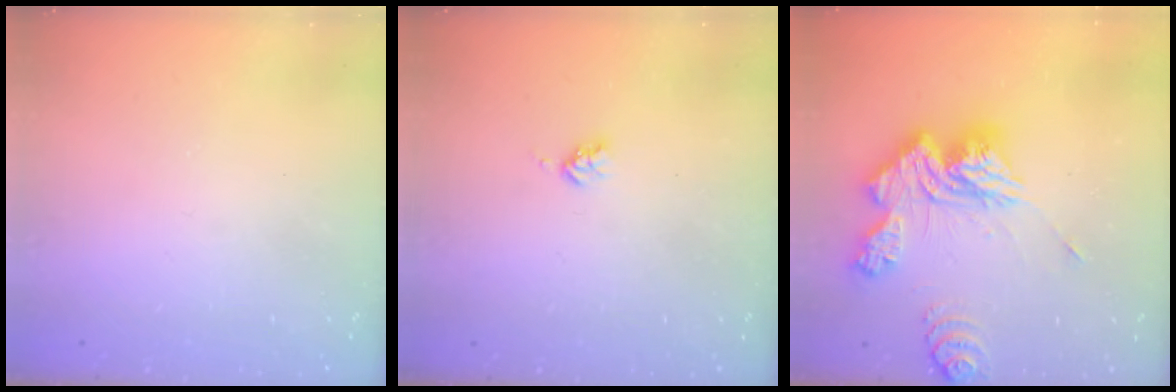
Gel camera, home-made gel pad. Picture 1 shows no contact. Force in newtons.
{"total": 2.7, "press": 2.6, "slide": 0.5}
{"total": 20.4, "press": 20.3, "slide": 1.9}